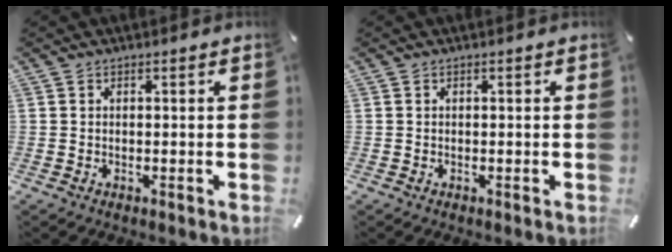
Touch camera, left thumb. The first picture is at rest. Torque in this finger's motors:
{"motor_torque": [0.00, 0.01, -0.01, 0.01, 0.00]}